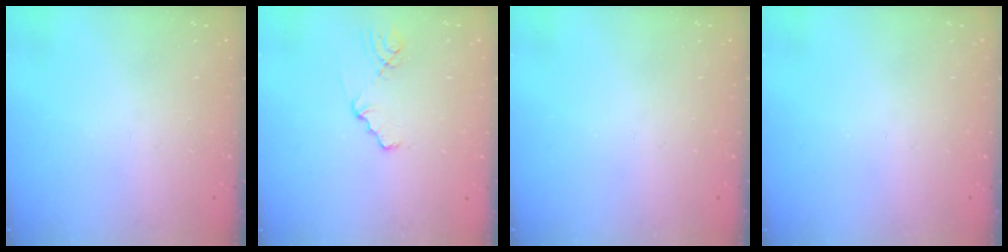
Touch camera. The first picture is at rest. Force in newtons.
{"total": 1.8, "press": 1.8, "slide": 0.3}
{"total": 0.0}
{"total": 0.0}